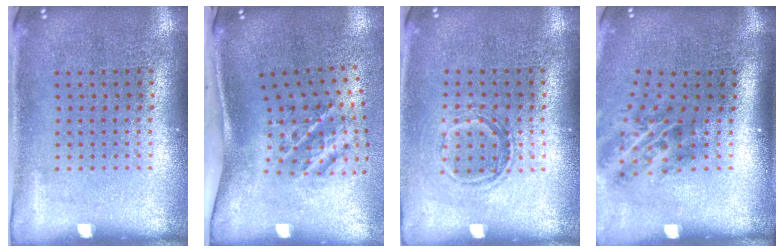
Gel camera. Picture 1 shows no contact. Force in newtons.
{"total": 2.3, "press": 1.3, "slide": 1.9}
{"total": 1.1, "press": 1.0, "slide": 0.5}
{"total": 2.1, "press": 1.3, "slide": 1.7}